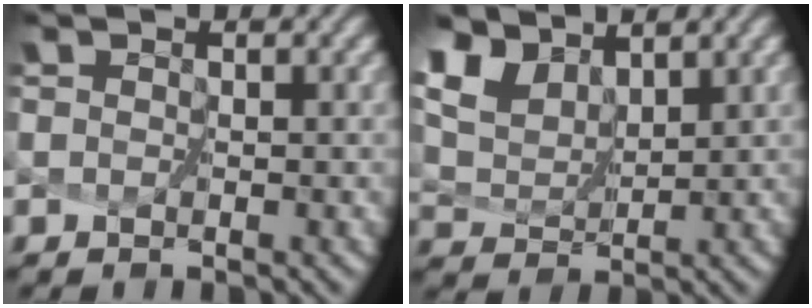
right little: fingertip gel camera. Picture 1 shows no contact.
{"total": 6.3, "force": [5.2, 2.6, 2.6], "torque": [-0.097, 0.007, 0.109]}